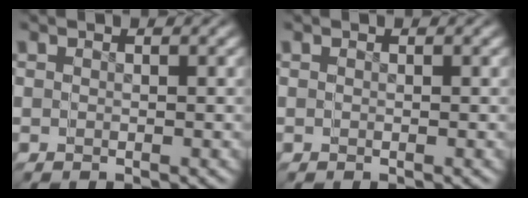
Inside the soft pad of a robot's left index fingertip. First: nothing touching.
{"total": 0.0}